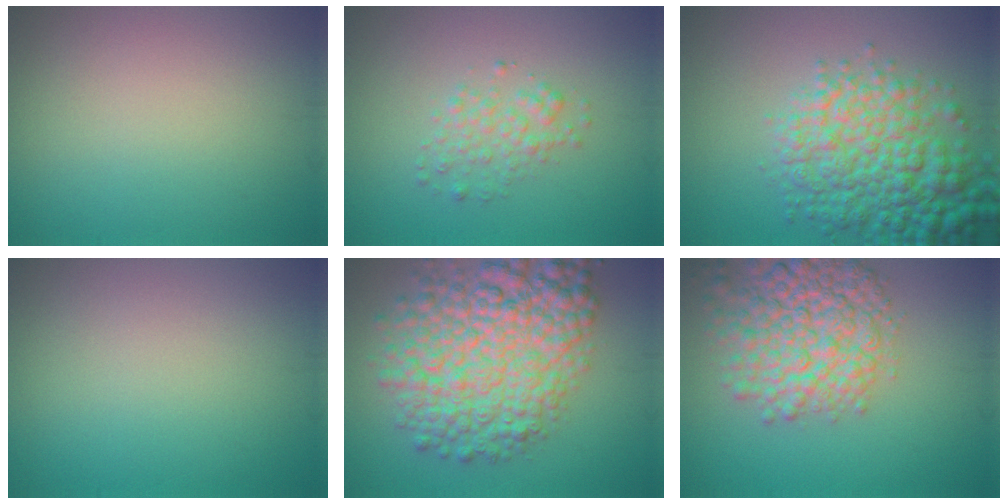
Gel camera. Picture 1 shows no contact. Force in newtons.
{"total": 2.0, "press": 2.0, "slide": 0.1}
{"total": 7.6, "press": 7.6, "slide": 0.2}
{"total": 0.0}
{"total": 10.4, "press": 10.4, "slide": 0.3}
{"total": 8.3, "press": 8.3, "slide": 0.3}